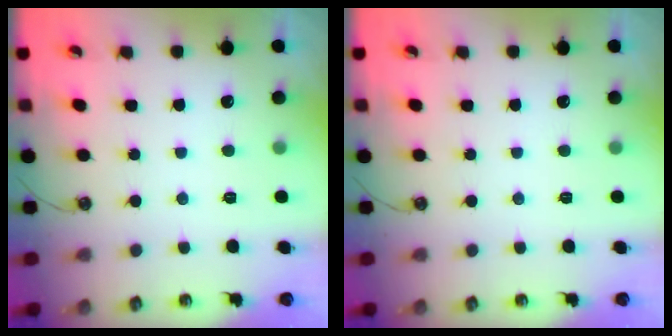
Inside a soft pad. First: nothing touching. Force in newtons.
{"total": 0.0}